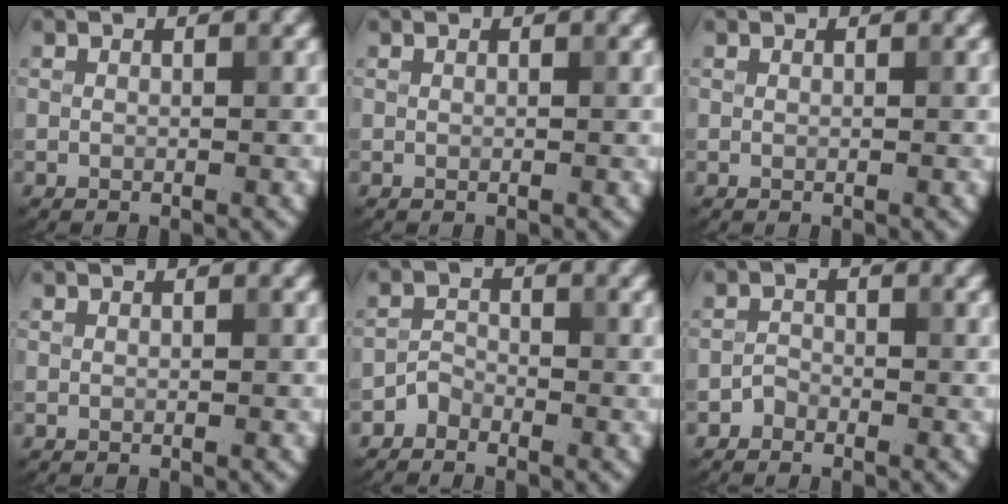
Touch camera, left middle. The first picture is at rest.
{"total": 0.0}
{"total": 0.0}
{"total": 0.0}
{"total": 1.5, "force": [-1.3, 0.7, 0.2], "torque": [0.000, 0.008, -0.028]}
{"total": 1.1, "force": [-0.9, 0.6, 0.1], "torque": [0.001, 0.005, -0.019]}